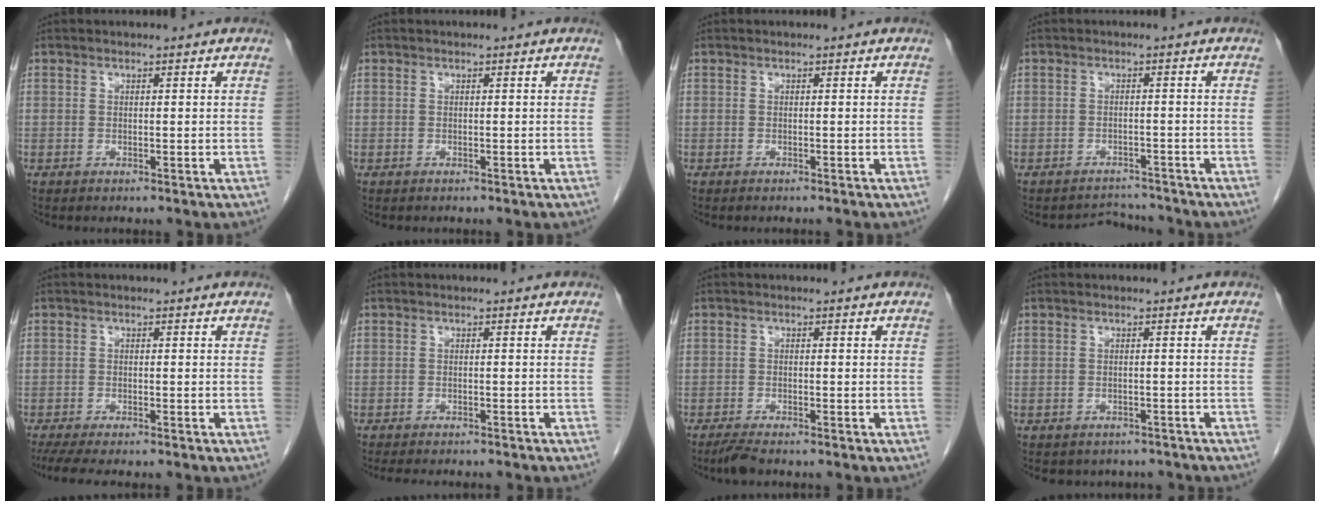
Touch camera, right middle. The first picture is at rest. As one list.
[{"total": 0.0}, {"total": 1.1, "force": [-1.0, 0.1, 0.4], "torque": [-0.006, -0.001, -0.013]}, {"total": 3.1, "force": [-2.8, 0.6, -1.3], "torque": [0.020, 0.007, -0.041]}, {"total": 6.7, "force": [-5.6, 0.9, 3.7], "torque": [-0.050, -0.014, -0.087]}, {"total": 8.2, "force": [-7.3, 1.7, 3.5], "torque": [-0.041, -0.006, -0.092]}, {"total": 2.0, "force": [-1.8, 0.1, 1.0], "torque": [-0.028, -0.007, -0.035]}, {"total": 5.2, "force": [-4.5, 2.5, 0.4], "torque": [0.002, 0.008, -0.049]}]